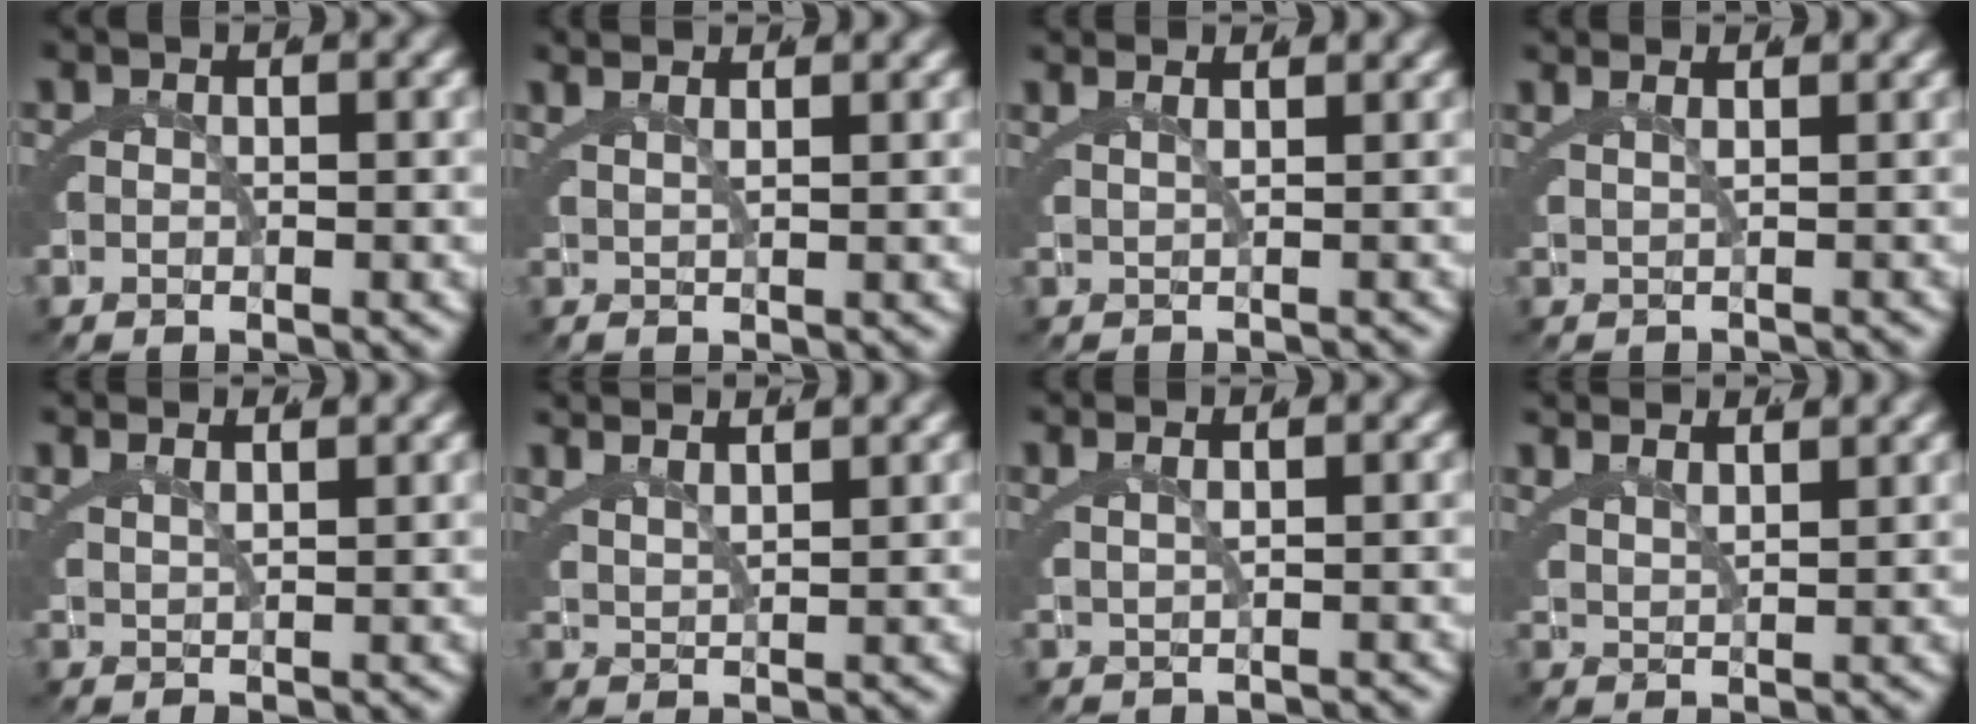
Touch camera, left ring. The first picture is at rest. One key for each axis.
{"total": 2.5, "fx": 2.3, "fy": -0.7, "fz": 0.7, "tx": 0.001, "ty": 0.020, "tz": 0.029}
{"total": 1.6, "fx": 1.2, "fy": -0.9, "fz": 0.3, "tx": 0.008, "ty": 0.014, "tz": 0.019}
{"total": 1.4, "fx": 1.0, "fy": -1.0, "fz": 0.3, "tx": 0.008, "ty": 0.012, "tz": 0.016}
{"total": 2.7, "fx": 2.5, "fy": -0.6, "fz": 0.7, "tx": 0.001, "ty": 0.018, "tz": 0.036}
{"total": 3.8, "fx": 3.7, "fy": 0.1, "fz": 1.2, "tx": -0.015, "ty": 0.019, "tz": 0.055}
{"total": 1.3, "fx": 0.7, "fy": -1.0, "fz": 0.6, "tx": 0.003, "ty": 0.015, "tz": 0.012}
{"total": 3.5, "fx": 3.4, "fy": -0.1, "fz": 0.9, "tx": -0.008, "ty": 0.017, "tz": 0.051}